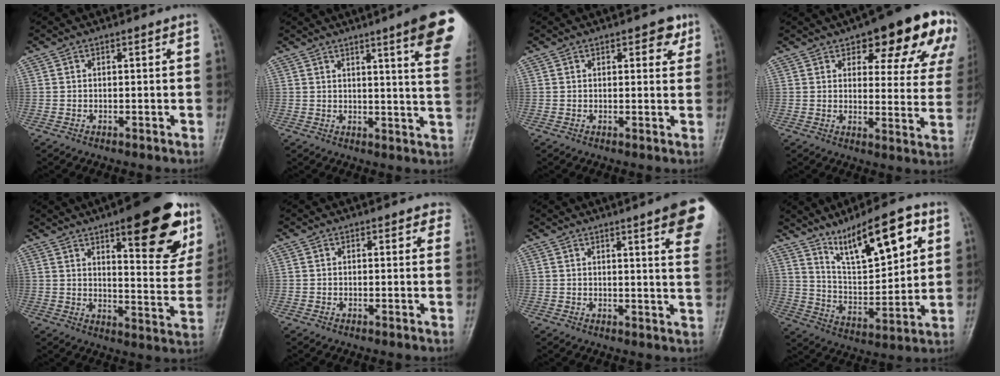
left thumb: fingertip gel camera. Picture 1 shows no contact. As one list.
[{"total": 14.3, "force": [8.0, 1.1, 11.8], "torque": [-0.130, -0.032, 0.084]}, {"total": 3.5, "force": [1.8, 1.8, 2.3], "torque": [-0.009, -0.004, 0.017]}, {"total": 20.4, "force": [11.6, 7.8, 14.8], "torque": [-0.136, -0.029, 0.137]}, {"total": 20.2, "force": [11.2, 6.5, 15.5], "torque": [-0.160, -0.048, 0.152]}, {"total": 2.3, "force": [1.6, 1.4, 0.8], "torque": [0.021, -0.003, 0.007]}, {"total": 12.6, "force": [7.0, 1.6, 10.4], "torque": [-0.109, -0.022, 0.071]}, {"total": 16.1, "force": [8.8, 5.5, 12.2], "torque": [-0.168, -0.039, 0.159]}]